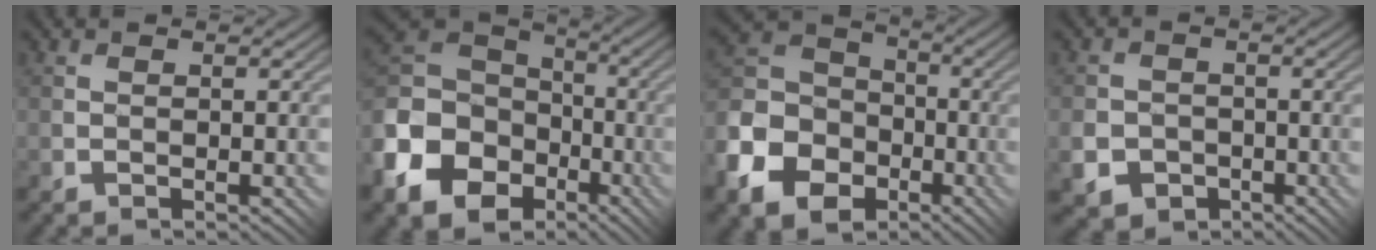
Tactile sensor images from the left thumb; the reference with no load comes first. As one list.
[{"total": 16.8, "force": [-6.9, 12.6, 8.6], "torque": [-0.245, -0.032, -0.120]}, {"total": 13.4, "force": [-5.8, 10.1, 6.6], "torque": [-0.215, -0.032, -0.114]}, {"total": 5.4, "force": [-2.0, 4.8, 1.4], "torque": [-0.043, -0.014, -0.049]}]